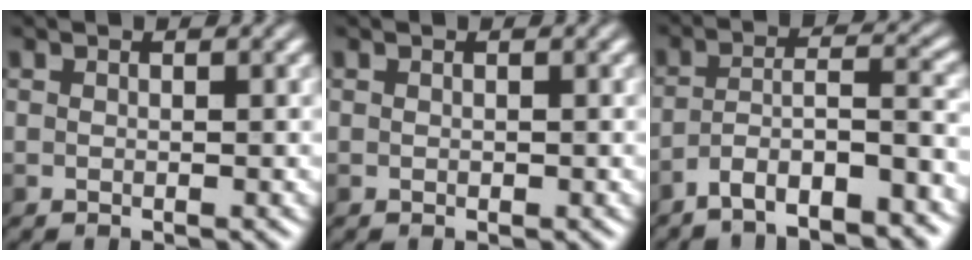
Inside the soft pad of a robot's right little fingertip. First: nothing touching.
{"total": 0.0}
{"total": 6.8, "force": [-4.7, 1.7, 4.6], "torque": [-0.074, 0.007, -0.083]}